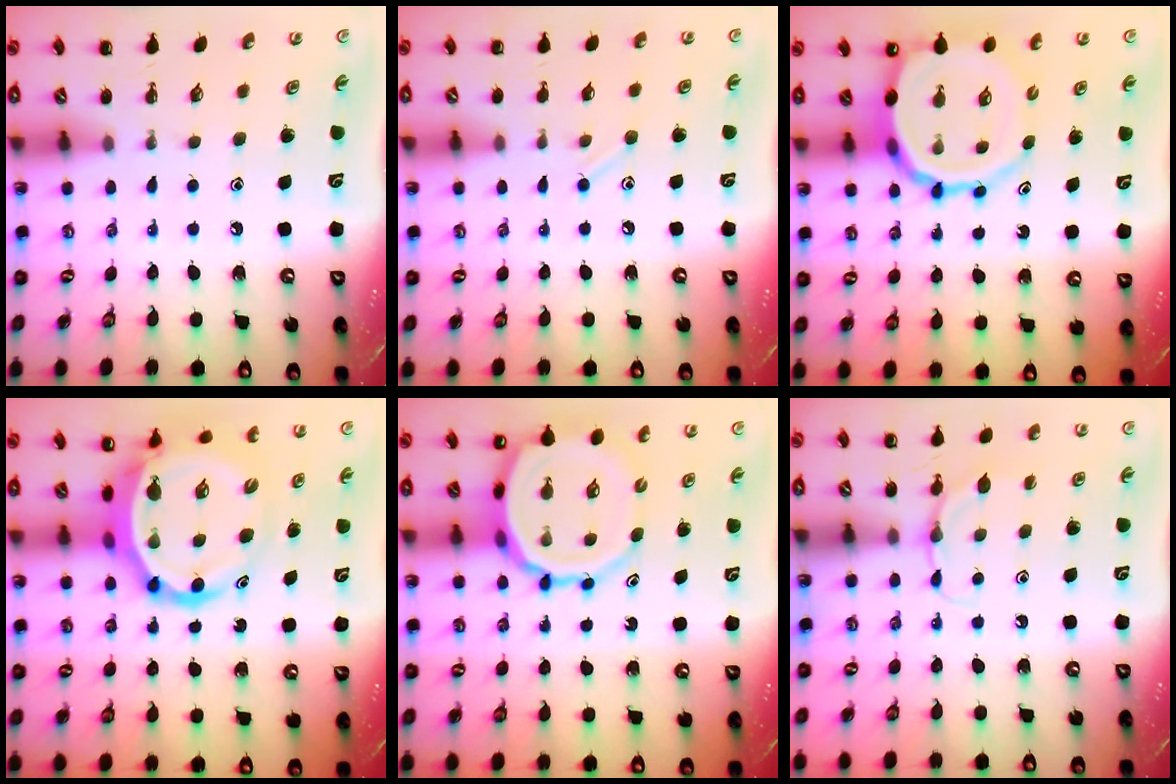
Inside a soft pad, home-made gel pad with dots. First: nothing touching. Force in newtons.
{"total": 4.7, "press": 4.5, "slide": 1.5}
{"total": 12.2, "press": 11.7, "slide": 3.2}
{"total": 10.3, "press": 9.8, "slide": 3.2}
{"total": 11.6, "press": 11.0, "slide": 3.8}
{"total": 5.1, "press": 4.9, "slide": 1.6}